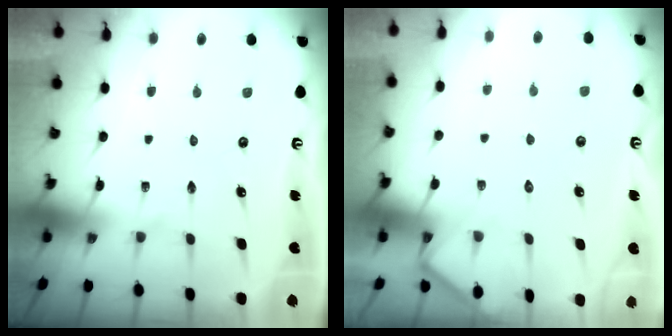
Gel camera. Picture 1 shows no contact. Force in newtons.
{"total": 7.1, "press": 7.0, "slide": 0.3}